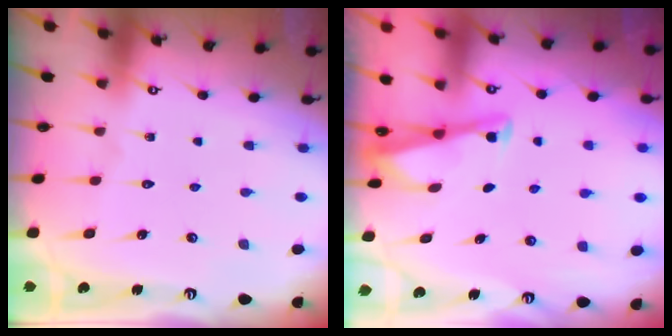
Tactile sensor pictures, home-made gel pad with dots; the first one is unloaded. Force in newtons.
{"total": 2.9, "press": 2.9, "slide": 0.3}